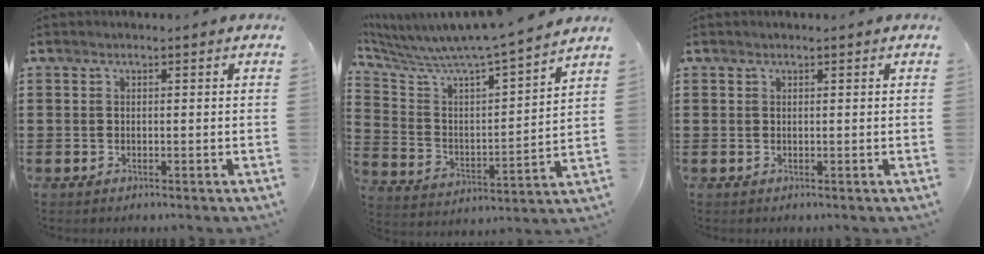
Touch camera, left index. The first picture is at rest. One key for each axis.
{"total": 7.1, "fx": 6.7, "fy": -0.5, "fz": 2.3, "tx": -0.080, "ty": -0.065, "tz": 0.104}
{"total": 0.0}